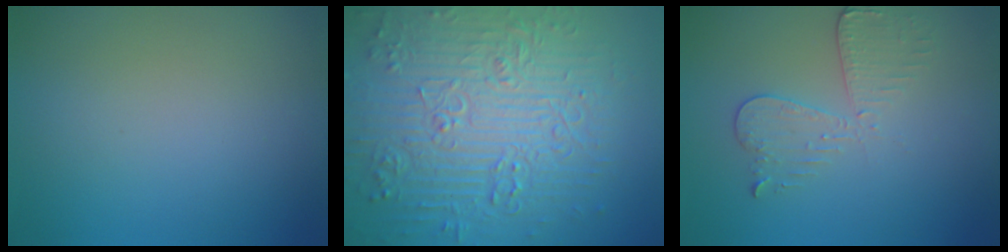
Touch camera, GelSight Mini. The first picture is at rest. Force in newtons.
{"total": 9.3, "press": 6.8, "slide": 6.3}
{"total": 3.0, "press": 2.7, "slide": 1.2}